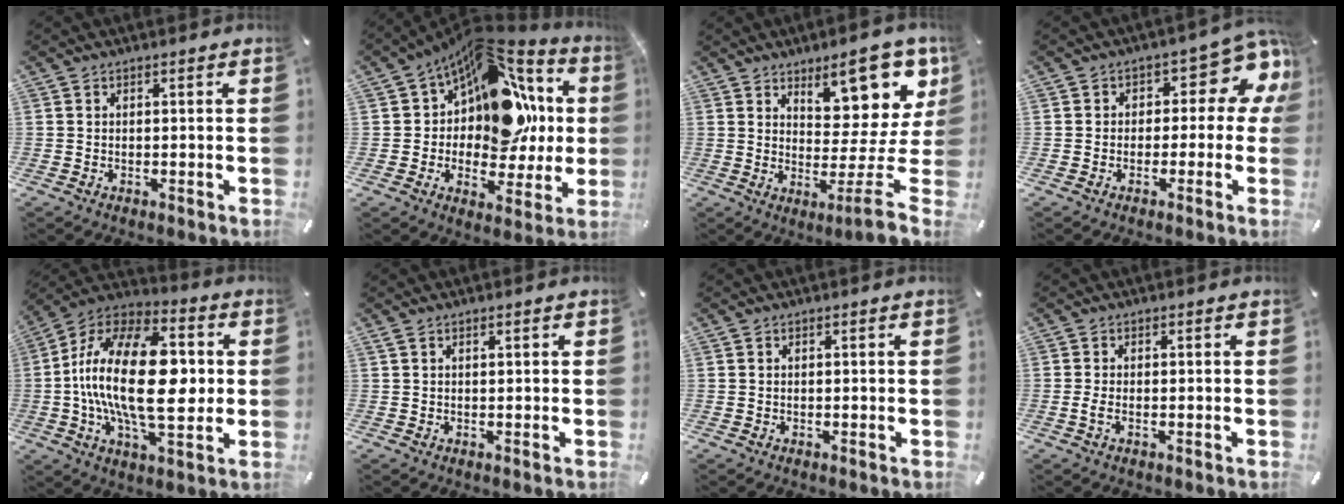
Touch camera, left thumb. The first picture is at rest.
{"total": 15.8, "force": [5.2, 11.3, 9.9], "torque": [-0.135, -0.055, 0.090]}
{"total": 16.8, "force": [7.0, 4.6, 14.5], "torque": [-0.186, -0.066, 0.103]}
{"total": 10.3, "force": [3.5, 6.2, 7.4], "torque": [-0.084, -0.029, 0.060]}
{"total": 26.6, "force": [-0.3, 13.6, 22.9], "torque": [-0.441, -0.001, -0.010]}
{"total": 1.1, "force": [0.5, 0.4, 0.9], "torque": [-0.018, 0.002, 0.007]}
{"total": 0.0}
{"total": 1.8, "force": [-0.5, 0.8, 1.5], "torque": [-0.027, 0.002, -0.008]}